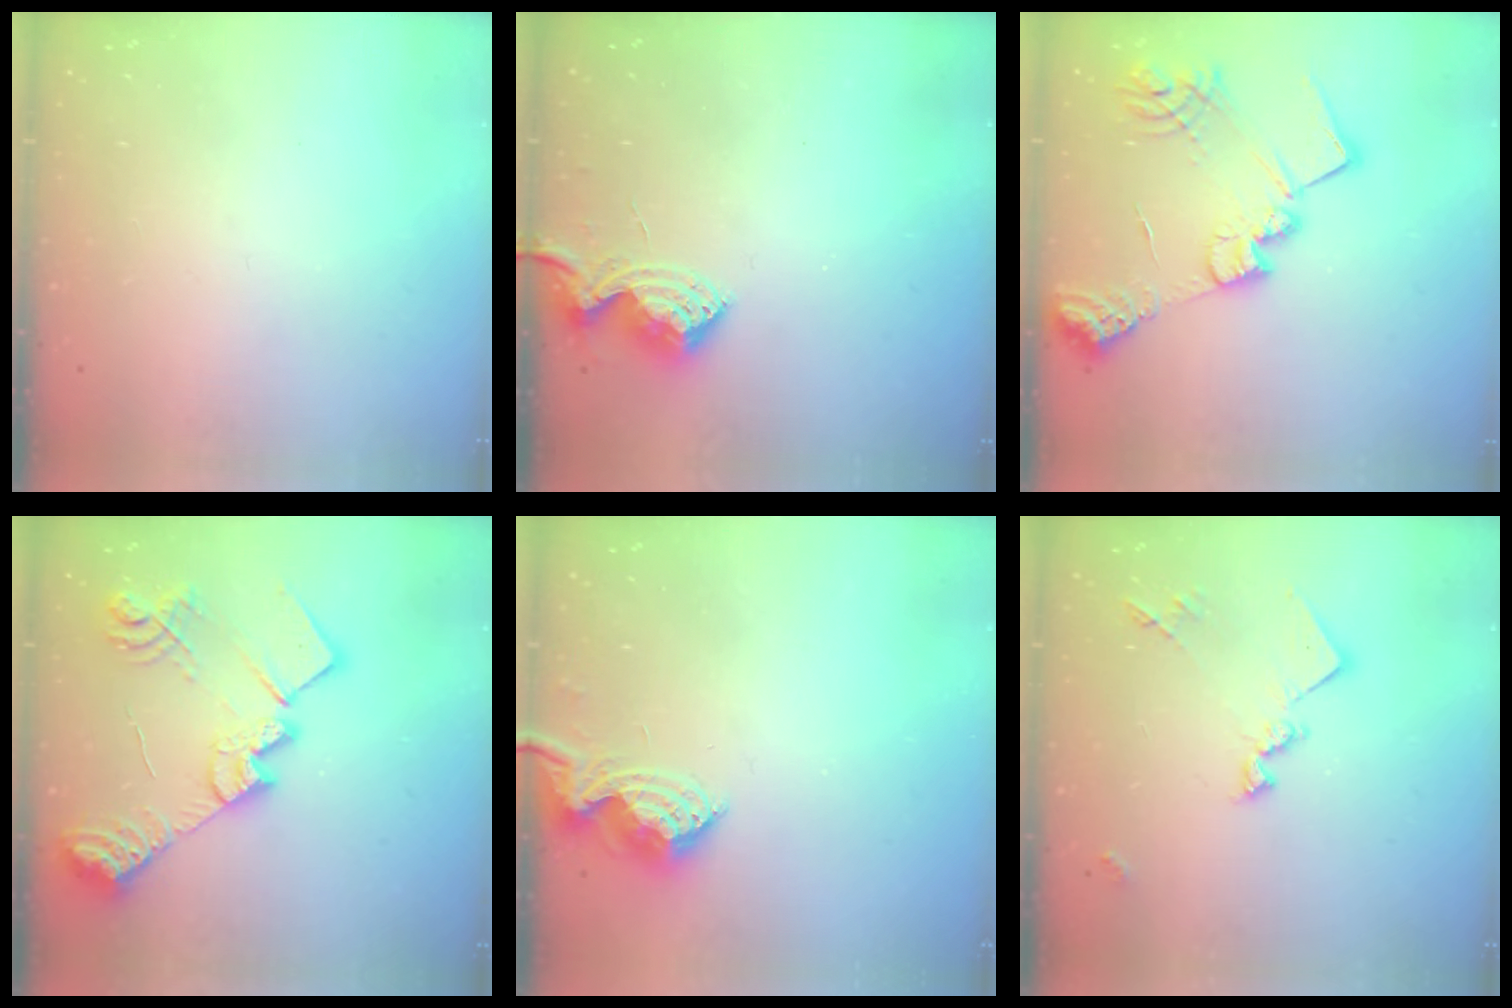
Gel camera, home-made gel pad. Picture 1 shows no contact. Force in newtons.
{"total": 8.3, "press": 8.2, "slide": 0.8}
{"total": 18.9, "press": 18.8, "slide": 1.5}
{"total": 22.1, "press": 22.1, "slide": 1.4}
{"total": 9.0, "press": 9.0, "slide": 0.3}
{"total": 12.5, "press": 12.5, "slide": 0.6}